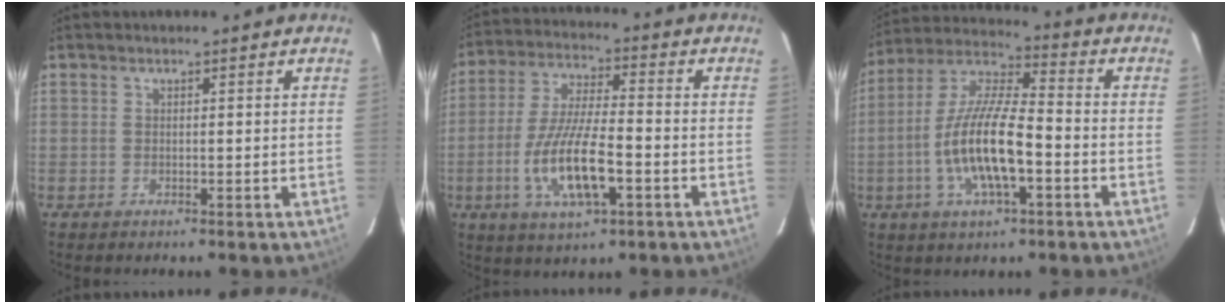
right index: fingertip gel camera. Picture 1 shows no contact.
{"total": 13.5, "force": [-4.5, 3.7, 12.2], "torque": [-0.249, -0.012, -0.080]}
{"total": 14.8, "force": [-4.3, 4.2, 13.5], "torque": [-0.273, -0.003, -0.083]}